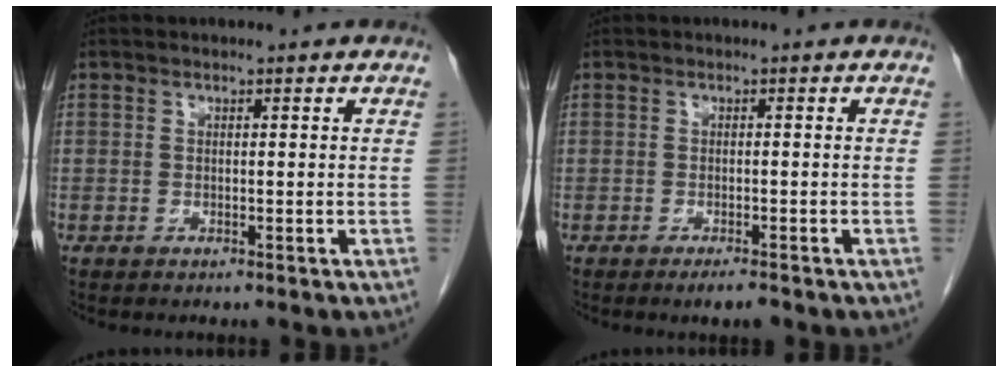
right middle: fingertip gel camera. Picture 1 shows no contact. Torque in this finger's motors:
{"motor_torque": [0.78, -0.54, 0.10, 0.06]}